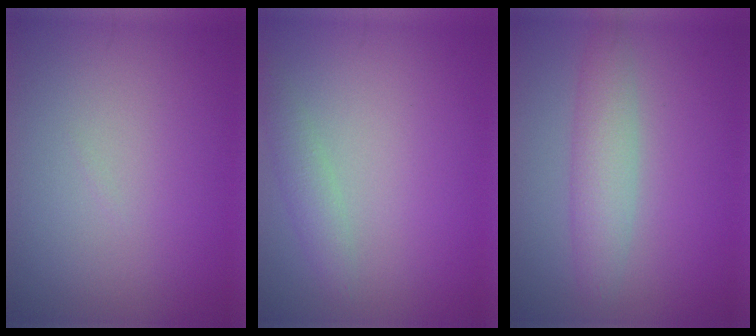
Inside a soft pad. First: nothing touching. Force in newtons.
{"total": 1.7, "press": 1.7, "slide": 0.1}
{"total": 3.3, "press": 3.3, "slide": 0.0}